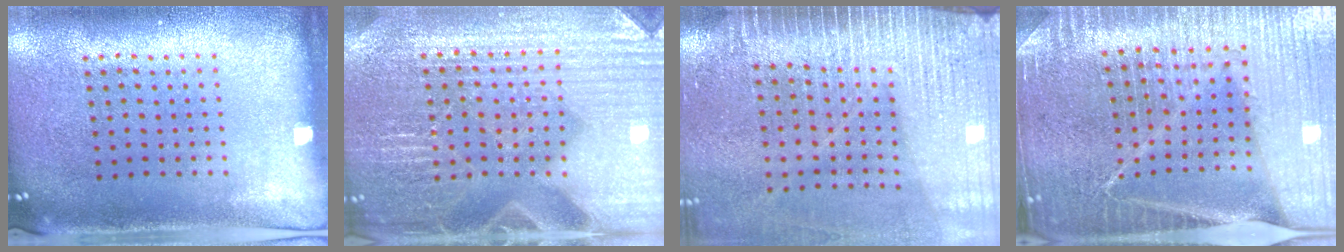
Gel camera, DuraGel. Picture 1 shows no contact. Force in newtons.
{"total": 4.6, "press": 4.4, "slide": 1.4}
{"total": 4.2, "press": 3.6, "slide": 2.1}
{"total": 5.0, "press": 4.6, "slide": 1.9}